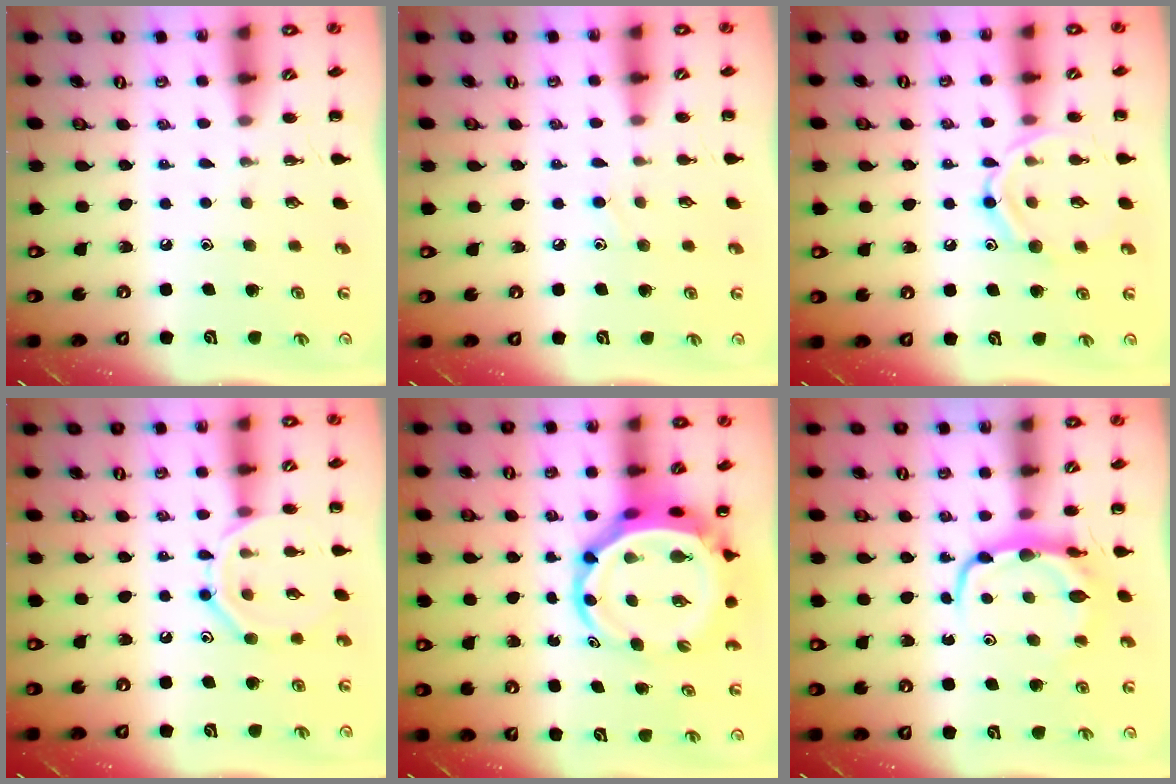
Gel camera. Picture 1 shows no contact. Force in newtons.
{"total": 5.7, "press": 5.3, "slide": 1.9}
{"total": 12.5, "press": 12.5, "slide": 0.8}
{"total": 10.4, "press": 10.4, "slide": 0.6}
{"total": 8.3, "press": 8.0, "slide": 2.3}
{"total": 6.9, "press": 6.9, "slide": 1.0}